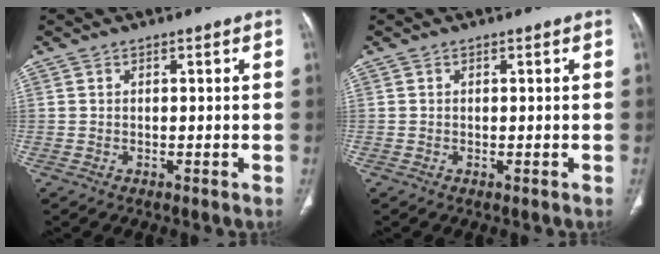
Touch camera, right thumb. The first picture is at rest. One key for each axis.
{"total": 0.0}